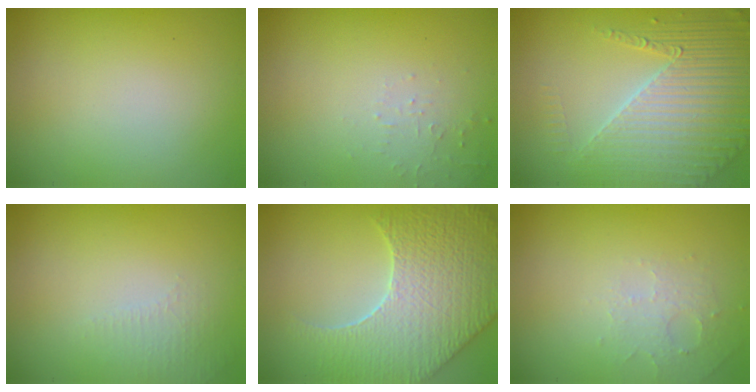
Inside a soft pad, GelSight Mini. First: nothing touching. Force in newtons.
{"total": 1.2, "press": 1.2, "slide": 0.3}
{"total": 5.2, "press": 4.5, "slide": 2.7}
{"total": 1.4, "press": 1.3, "slide": 0.4}
{"total": 8.9, "press": 6.4, "slide": 6.2}
{"total": 1.8, "press": 1.7, "slide": 0.4}